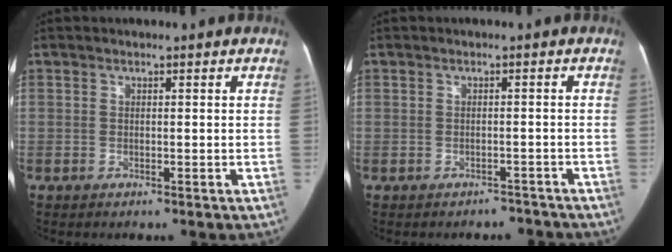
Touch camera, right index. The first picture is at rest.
{"total": 2.6, "force": [-2.0, 1.6, -0.4], "torque": [0.005, 0.018, -0.024]}